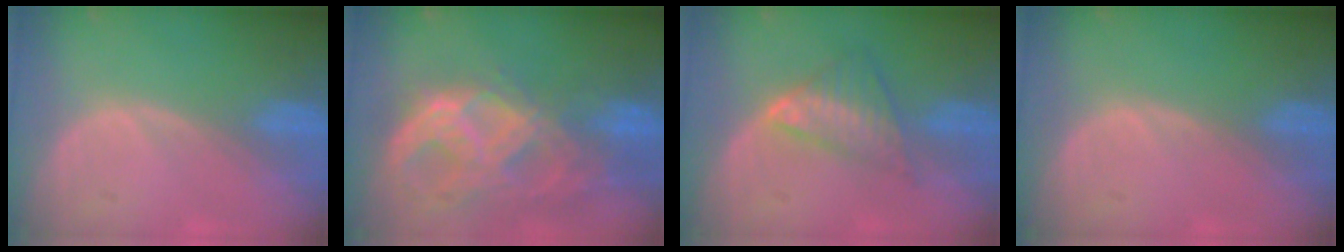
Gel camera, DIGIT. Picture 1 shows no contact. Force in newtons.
{"total": 11.4, "press": 9.7, "slide": 6.1}
{"total": 6.1, "press": 5.4, "slide": 2.7}
{"total": 0.0}